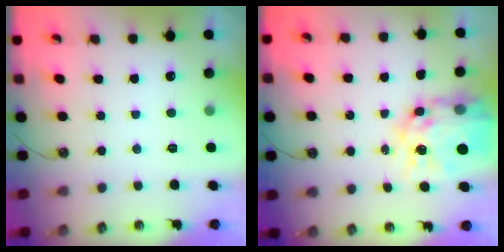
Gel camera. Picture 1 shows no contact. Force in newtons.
{"total": 17.0, "press": 16.9, "slide": 1.7}